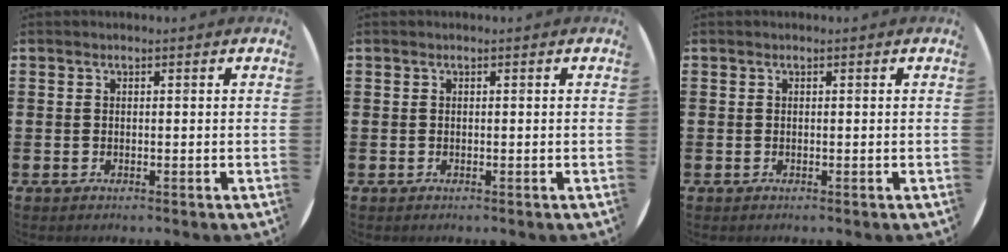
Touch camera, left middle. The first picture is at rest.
{"total": 0.0}
{"total": 0.0}